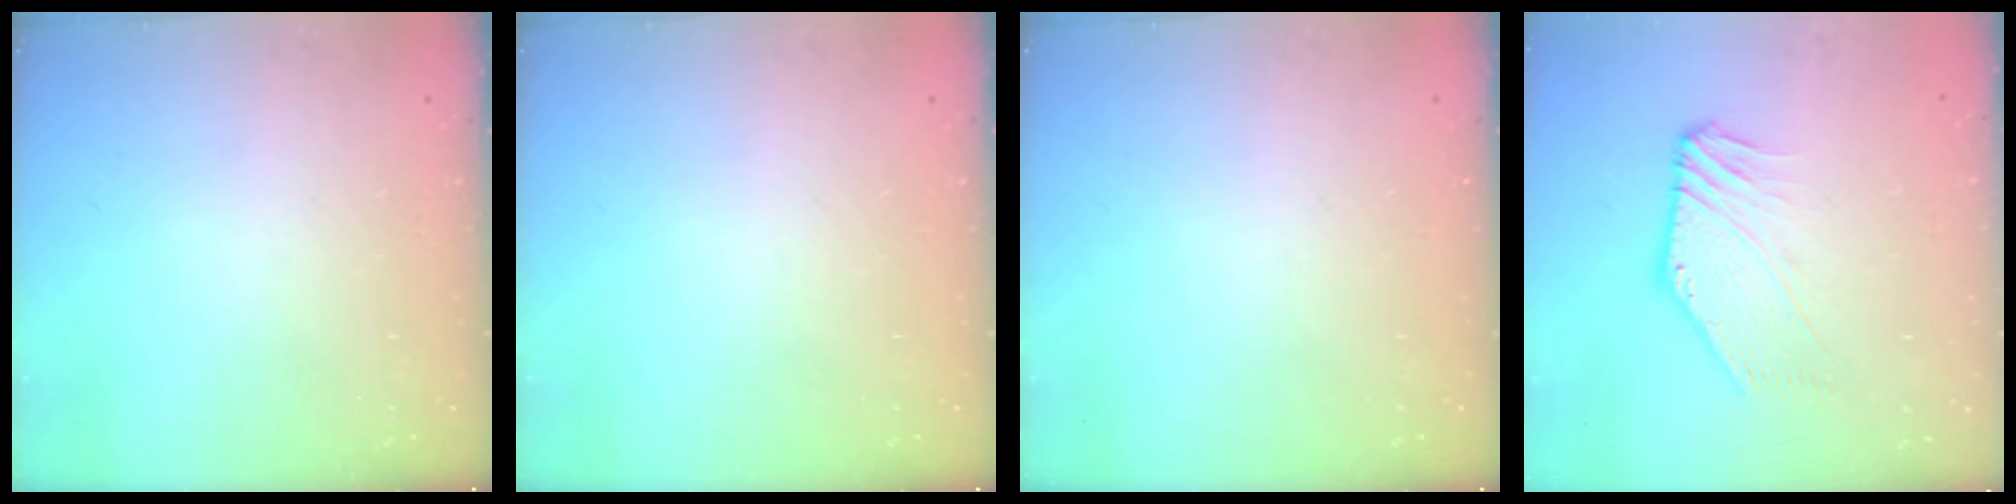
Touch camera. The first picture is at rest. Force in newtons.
{"total": 0.0}
{"total": 0.0}
{"total": 0.6, "press": 0.4, "slide": 0.4}